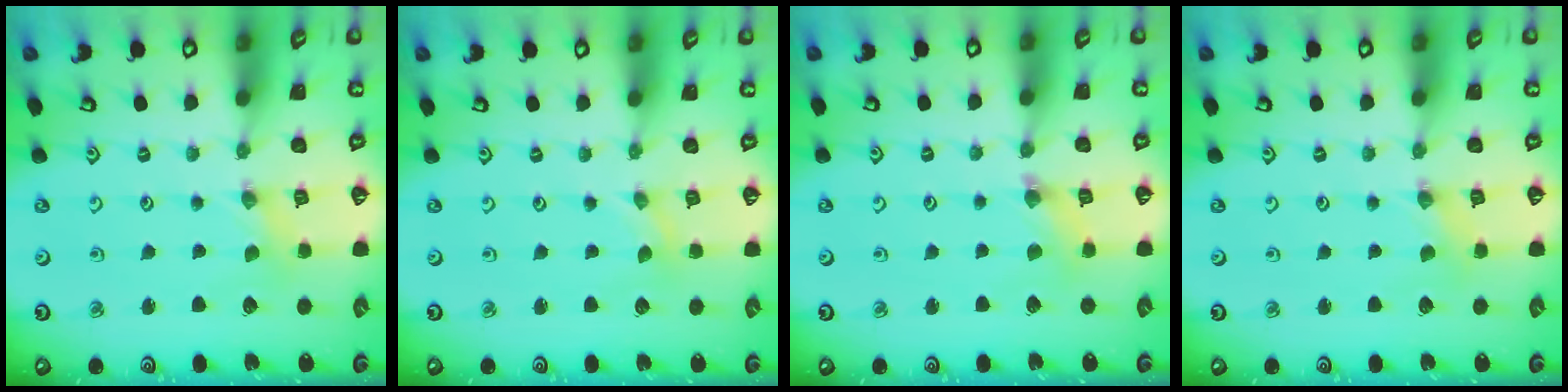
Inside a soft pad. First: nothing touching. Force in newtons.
{"total": 0.0}
{"total": 2.7, "press": 2.7, "slide": 0.4}
{"total": 0.6, "press": 0.6, "slide": 0.1}